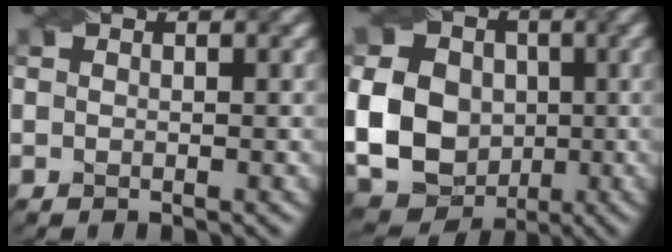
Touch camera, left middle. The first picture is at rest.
{"total": 14.5, "force": [-0.5, 12.2, 7.7], "torque": [-0.151, 0.005, -0.031]}